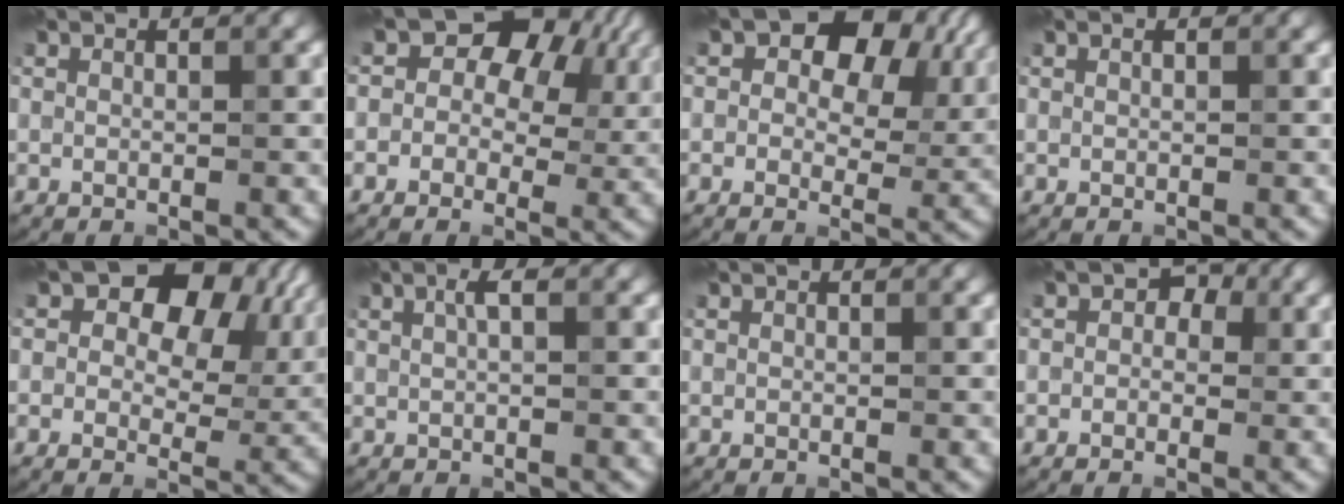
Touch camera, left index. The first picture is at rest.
{"total": 8.5, "force": [2.2, 6.2, 5.3], "torque": [-0.040, 0.025, -0.001]}
{"total": 8.4, "force": [2.9, 5.5, 5.7], "torque": [-0.064, 0.000, 0.034]}
{"total": 0.0}
{"total": 9.5, "force": [3.4, 6.1, 6.5], "torque": [-0.069, 0.000, 0.044]}
{"total": 1.3, "force": [0.5, 0.2, 1.2], "torque": [-0.024, 0.006, 0.008]}
{"total": 0.0}
{"total": 2.6, "force": [0.4, 2.2, 1.3], "torque": [0.012, 0.006, -0.017]}